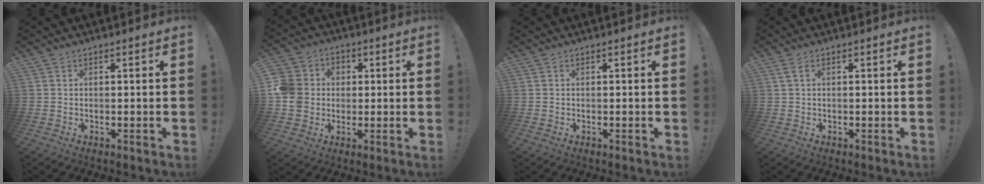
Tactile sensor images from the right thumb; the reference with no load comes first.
{"total": 10.2, "force": [-0.3, 9.5, 3.8], "torque": [-0.070, 0.009, -0.004]}
{"total": 0.0}
{"total": 1.9, "force": [0.6, 0.3, 1.7], "torque": [-0.037, 0.003, 0.012]}